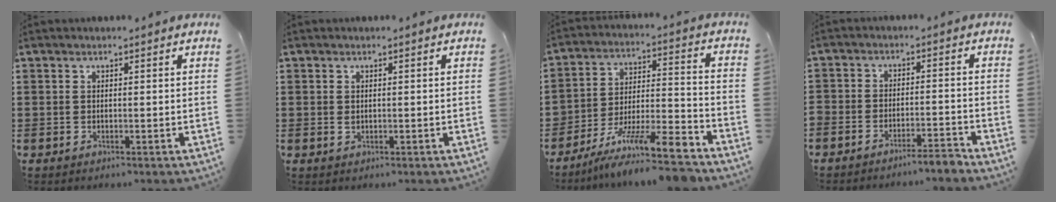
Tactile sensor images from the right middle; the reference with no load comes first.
{"total": 0.6, "force": [0.1, 0.5, 0.4], "torque": [-0.010, 0.003, 0.002]}
{"total": 10.3, "force": [-8.9, 0.8, 5.2], "torque": [-0.078, 0.010, -0.172]}
{"total": 4.0, "force": [-4.0, -0.1, 0.2], "torque": [-0.006, 0.001, -0.083]}